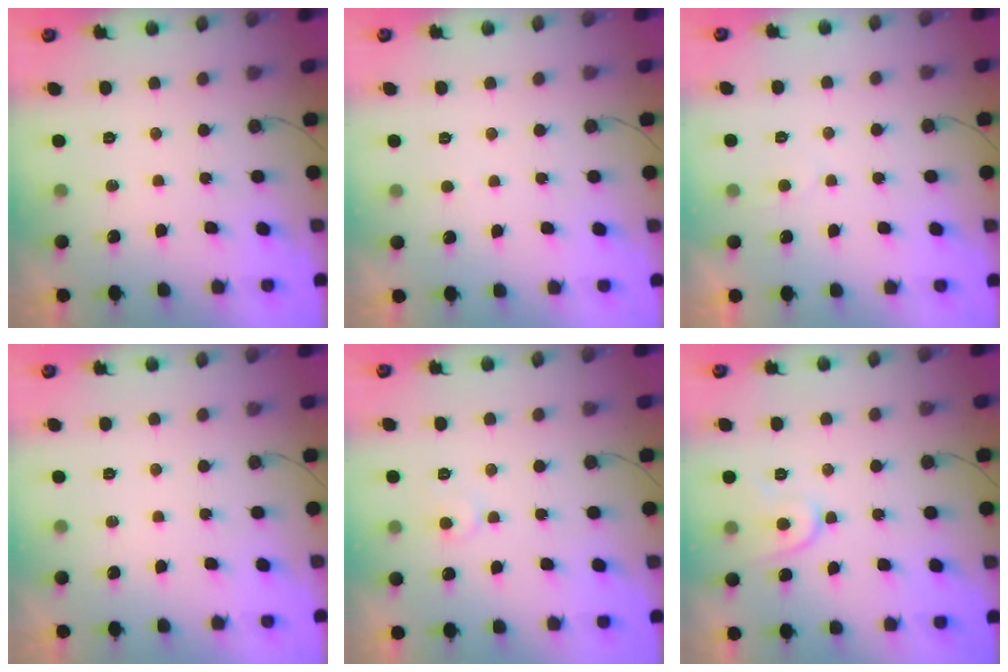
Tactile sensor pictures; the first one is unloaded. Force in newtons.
{"total": 0.7, "press": 0.7, "slide": 0.1}
{"total": 2.6, "press": 2.6, "slide": 0.2}
{"total": 0.0}
{"total": 5.7, "press": 5.7, "slide": 0.4}
{"total": 7.4, "press": 7.4, "slide": 0.6}